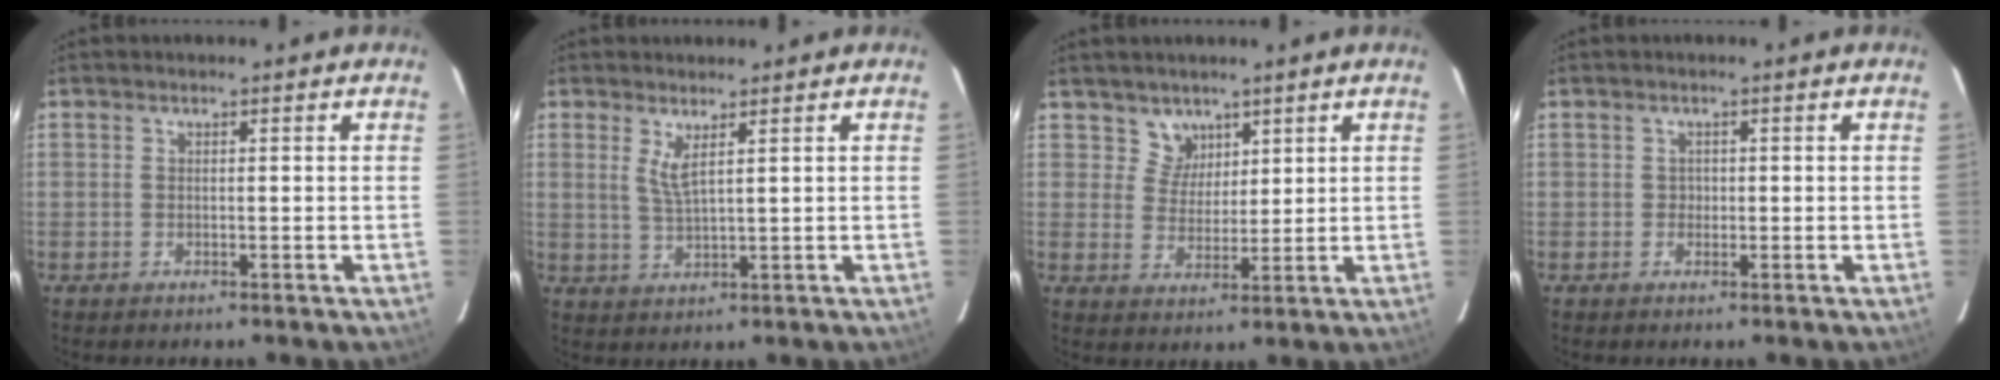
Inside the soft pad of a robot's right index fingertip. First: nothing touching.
{"total": 3.3, "force": [1.6, 0.3, 2.9], "torque": [-0.056, -0.009, 0.030]}
{"total": 4.3, "force": [2.9, 3.2, -0.1], "torque": [0.011, 0.007, 0.053]}
{"total": 1.1, "force": [-0.3, 1.1, 0.0], "torque": [0.003, 0.002, -0.004]}